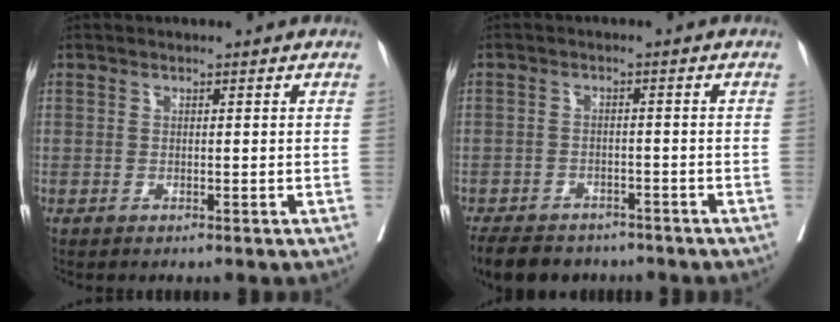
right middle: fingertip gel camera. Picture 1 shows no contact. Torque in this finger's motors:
{"motor_torque": [0.09, -0.07, 0.07, 0.04]}